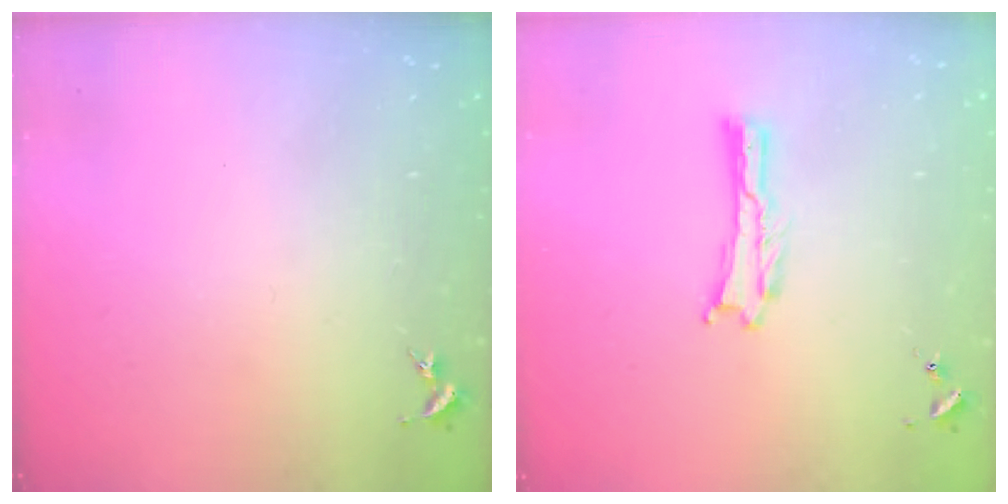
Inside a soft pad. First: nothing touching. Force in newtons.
{"total": 0.0}